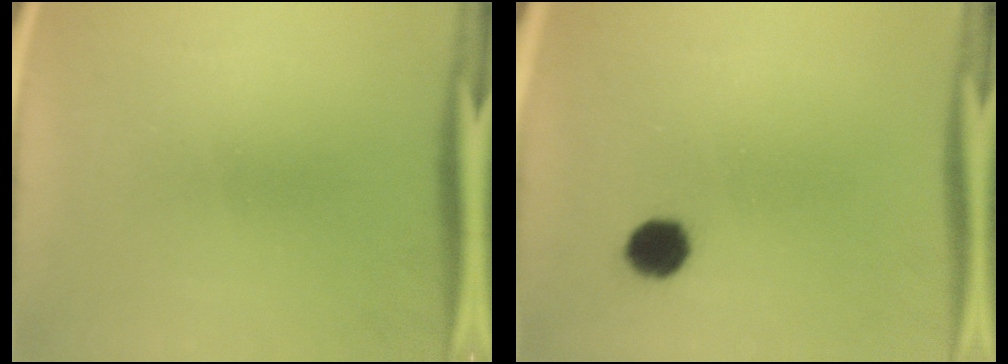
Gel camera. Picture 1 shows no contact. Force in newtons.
{"total": 5.4}